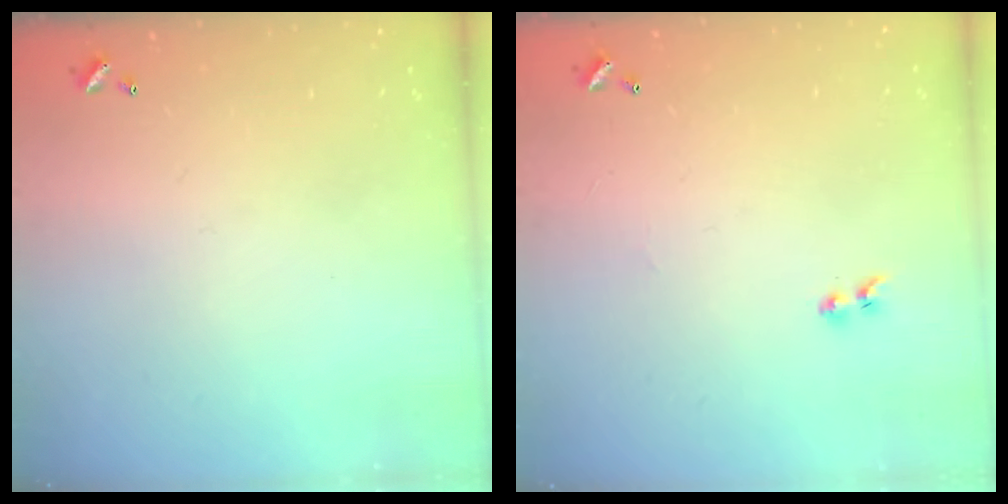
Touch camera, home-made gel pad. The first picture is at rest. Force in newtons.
{"total": 1.3, "press": 1.1, "slide": 0.7}